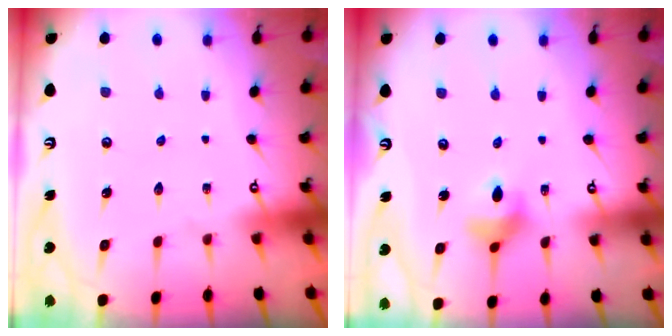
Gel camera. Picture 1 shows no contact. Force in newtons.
{"total": 7.1, "press": 6.6, "slide": 2.5}